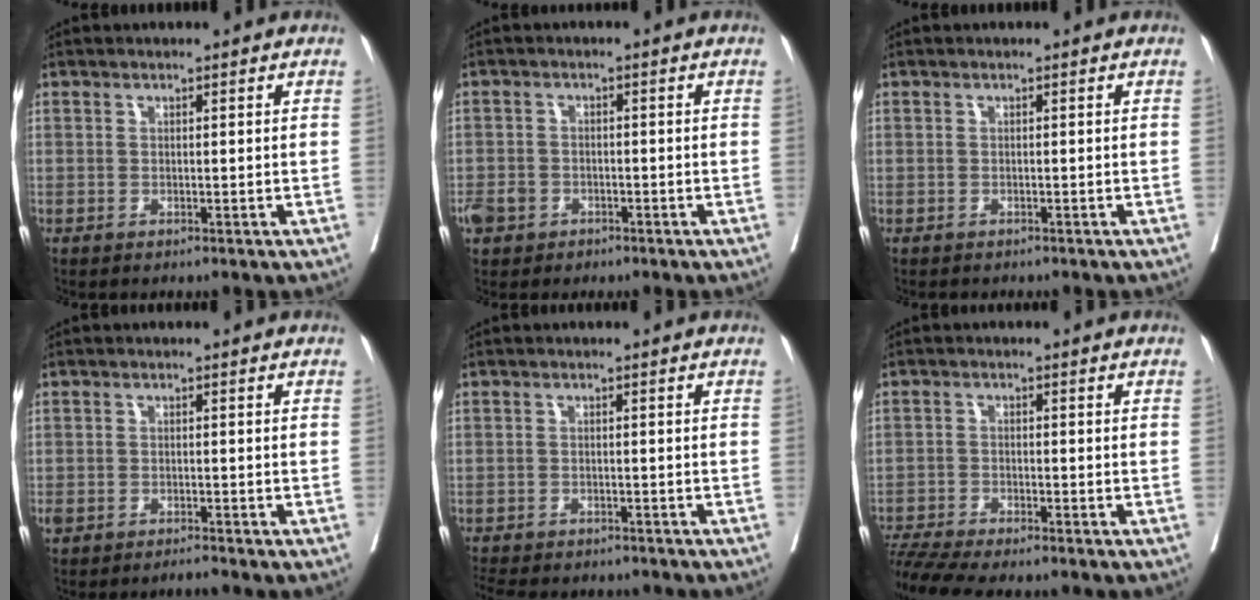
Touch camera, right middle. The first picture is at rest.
{"total": 4.0, "force": [-2.4, 3.0, 1.3], "torque": [-0.024, 0.004, -0.039]}
{"total": 2.1, "force": [-1.8, 0.9, 0.5], "torque": [-0.016, -0.006, -0.025]}
{"total": 1.6, "force": [-1.4, 0.3, 0.7], "torque": [-0.020, 0.002, -0.023]}
{"total": 11.0, "force": [-9.7, 3.2, 3.9], "torque": [-0.081, -0.010, -0.127]}
{"total": 8.5, "force": [-7.7, -0.2, 3.6], "torque": [-0.062, -0.012, -0.128]}